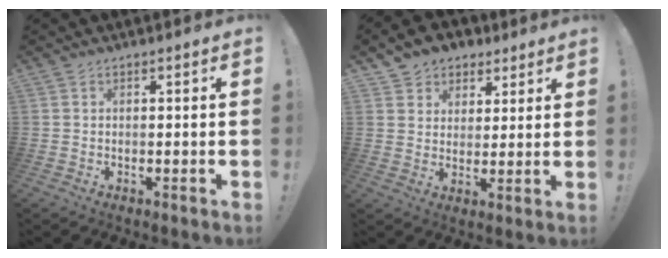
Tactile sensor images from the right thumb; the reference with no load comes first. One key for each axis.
{"total": 7.2, "fx": 3.9, "fy": 5.9, "fz": 1.4, "tx": -0.017, "ty": -0.026, "tz": 0.080}